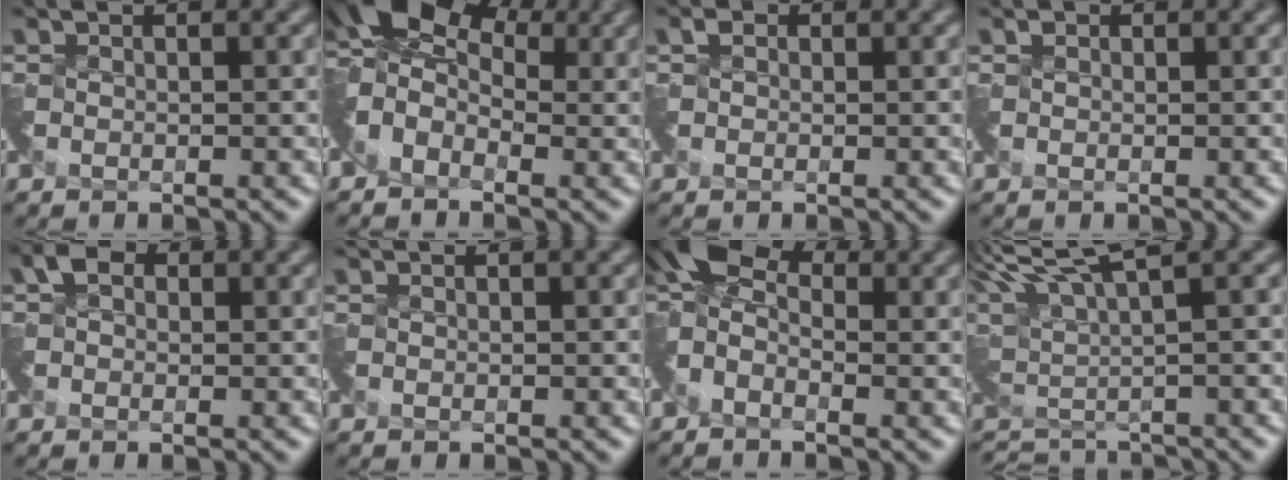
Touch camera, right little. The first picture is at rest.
{"total": 7.0, "force": [2.0, 4.7, 4.8], "torque": [-0.080, 0.017, 0.021]}
{"total": 1.2, "force": [-0.5, 0.0, -1.1], "torque": [0.021, 0.000, -0.002]}
{"total": 0.8, "force": [-0.1, -0.1, -0.8], "torque": [0.016, 0.004, 0.004]}
{"total": 1.3, "force": [-0.5, 1.0, -0.7], "torque": [0.017, 0.005, -0.011]}
{"total": 0.0}
{"total": 4.0, "force": [-0.1, 2.9, 2.7], "torque": [-0.054, 0.016, -0.020]}
{"total": 5.0, "force": [3.8, 0.7, 3.2], "torque": [-0.054, 0.004, 0.075]}